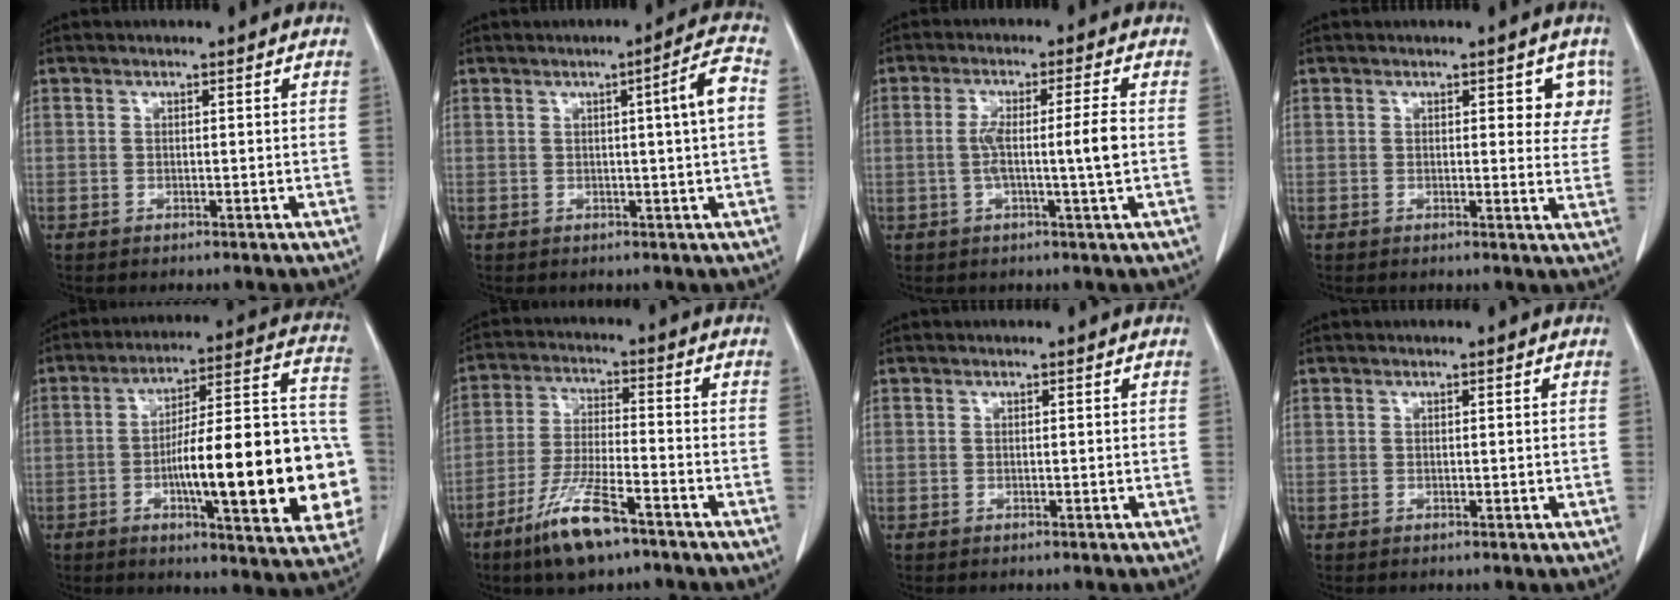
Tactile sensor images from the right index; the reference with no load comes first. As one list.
[{"total": 5.4, "force": [0.6, -0.5, 5.3], "torque": [-0.081, 0.004, 0.008]}, {"total": 6.3, "force": [-0.5, -0.6, 6.2], "torque": [-0.114, 0.006, -0.004]}, {"total": 4.3, "force": [1.9, 2.1, 3.3], "torque": [-0.020, 0.000, 0.014]}, {"total": 23.6, "force": [-4.9, 4.5, 22.7], "torque": [-0.251, 0.029, -0.058]}, {"total": 10.1, "force": [-6.6, 1.7, 7.5], "torque": [-0.154, -0.021, -0.122]}, {"total": 0.0}, {"total": 0.0}]